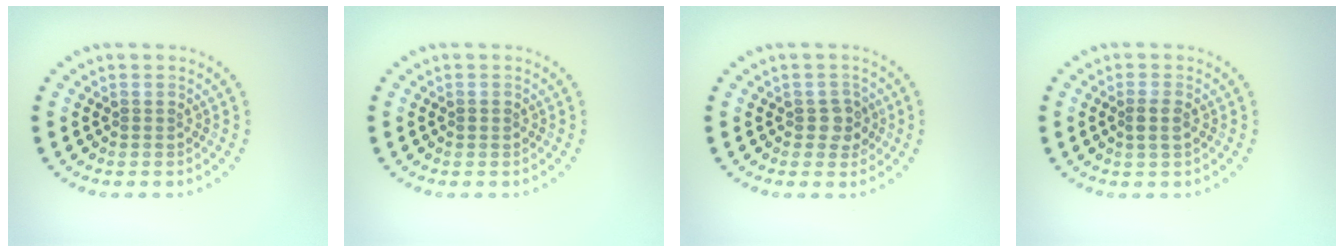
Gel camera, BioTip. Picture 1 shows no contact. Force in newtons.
{"total": 0.6, "press": 0.6, "slide": 0.0}
{"total": 2.0, "press": 1.9, "slide": 0.6}
{"total": 1.5, "press": 1.4, "slide": 0.6}